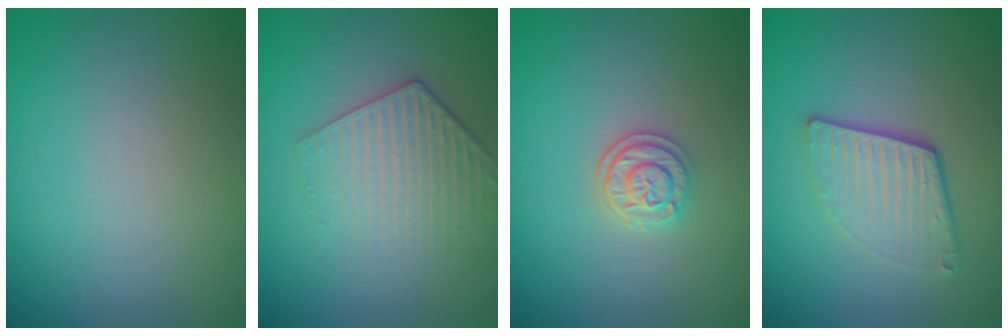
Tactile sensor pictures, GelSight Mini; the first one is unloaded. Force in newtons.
{"total": 3.9, "press": 3.1, "slide": 2.4}
{"total": 2.4, "press": 2.1, "slide": 1.1}
{"total": 4.4, "press": 2.9, "slide": 3.4}